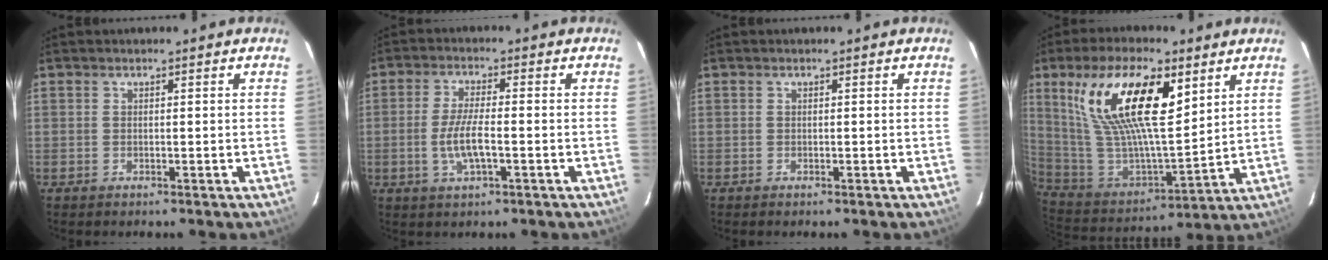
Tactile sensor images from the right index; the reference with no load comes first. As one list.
[{"total": 6.2, "force": [-1.7, 1.6, 5.8], "torque": [-0.118, -0.005, -0.032]}, {"total": 0.0}, {"total": 20.9, "force": [9.8, 7.5, 17.0], "torque": [-0.317, 0.009, 0.190]}]